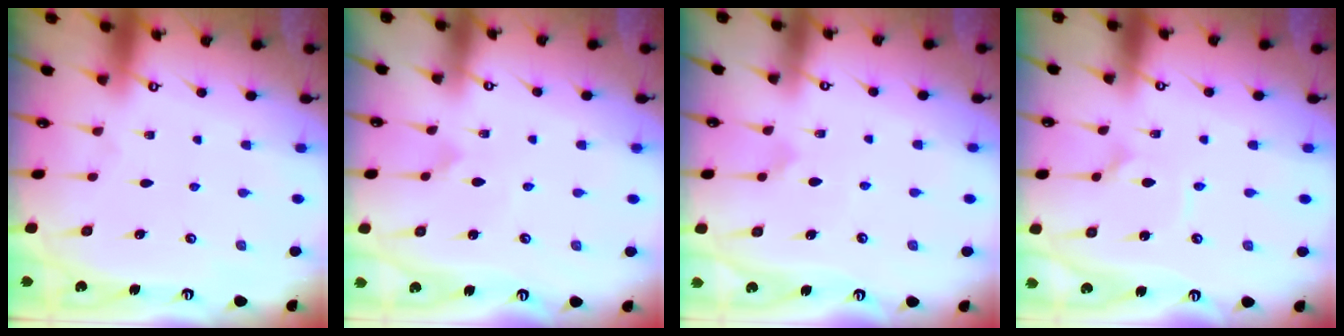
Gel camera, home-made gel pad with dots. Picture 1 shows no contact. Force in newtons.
{"total": 1.0, "press": 1.0, "slide": 0.1}
{"total": 4.6, "press": 4.5, "slide": 0.5}
{"total": 2.3, "press": 2.3, "slide": 0.1}